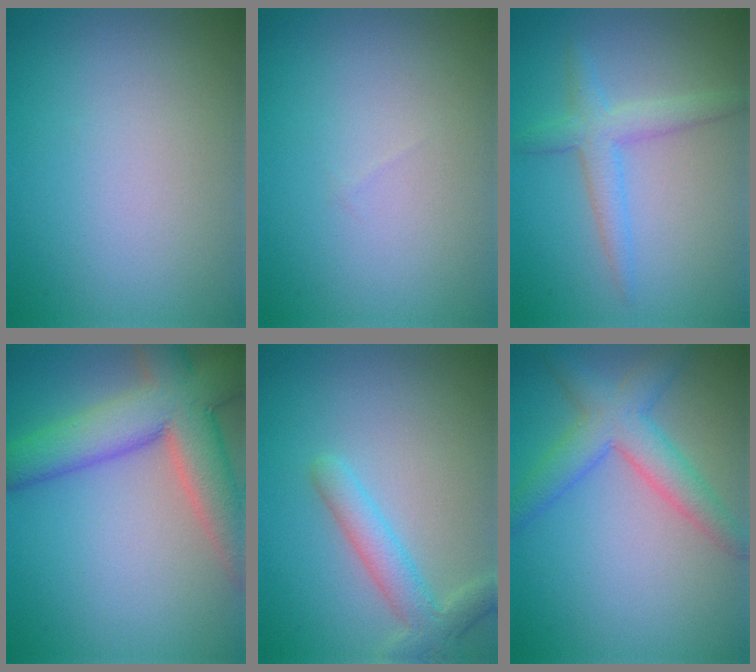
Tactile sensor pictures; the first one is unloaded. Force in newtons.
{"total": 0.0}
{"total": 2.9, "press": 2.9, "slide": 0.1}
{"total": 8.9, "press": 8.9, "slide": 0.4}
{"total": 3.2, "press": 3.2, "slide": 0.2}
{"total": 3.5, "press": 3.5, "slide": 0.2}